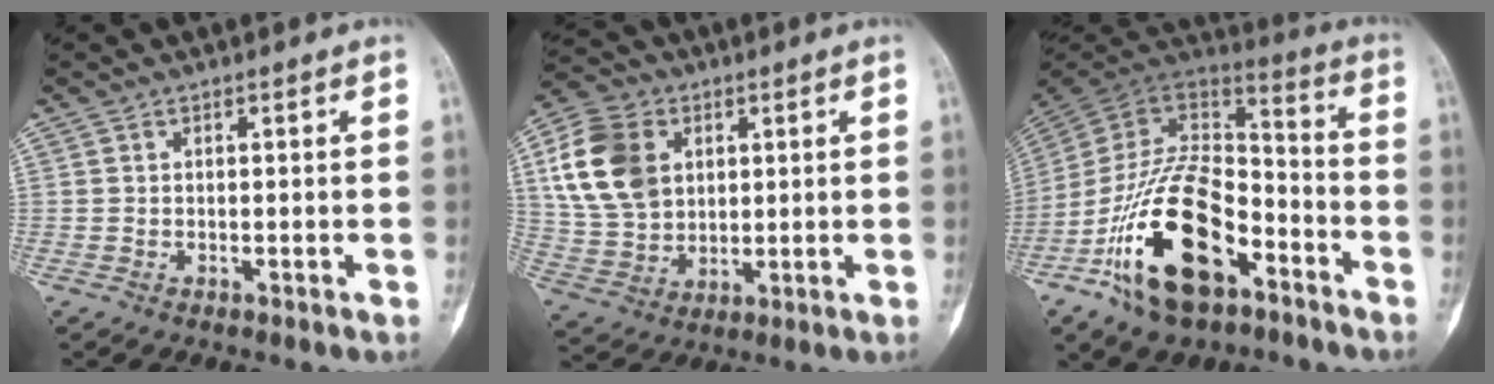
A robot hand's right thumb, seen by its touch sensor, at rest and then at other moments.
{"total": 15.1, "force": [4.2, 11.4, 9.0], "torque": [-0.152, -0.002, 0.080]}
{"total": 24.1, "force": [-11.0, 12.9, 17.1], "torque": [-0.321, 0.070, -0.192]}